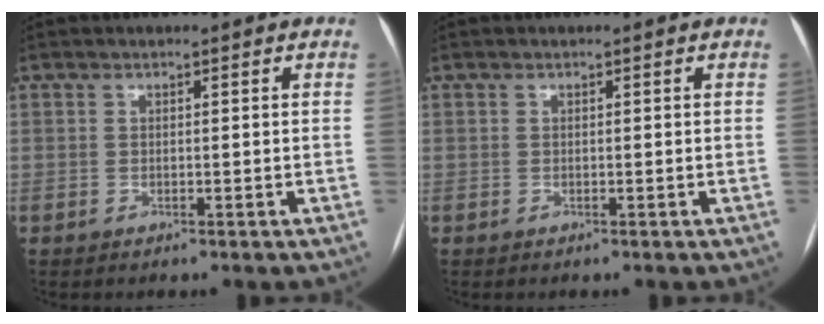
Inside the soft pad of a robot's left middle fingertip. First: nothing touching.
{"total": 0.0}